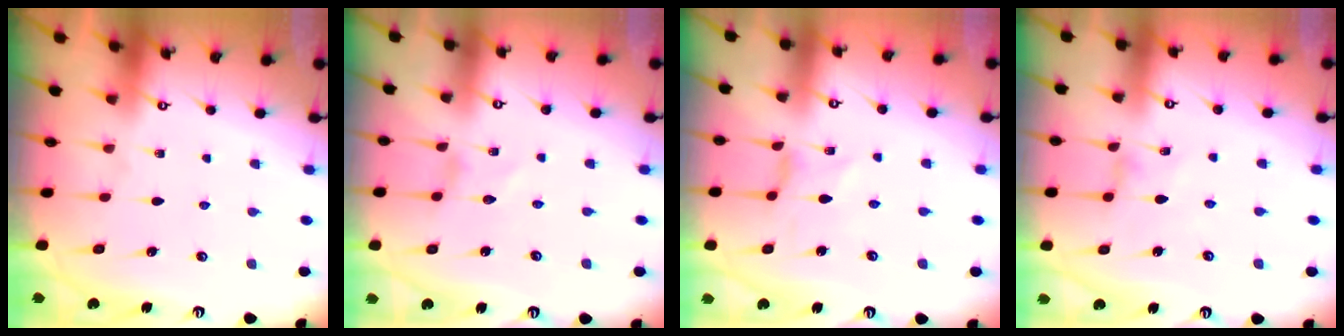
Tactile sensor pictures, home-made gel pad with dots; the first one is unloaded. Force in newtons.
{"total": 0.0}
{"total": 0.0}
{"total": 0.6, "press": 0.5, "slide": 0.2}